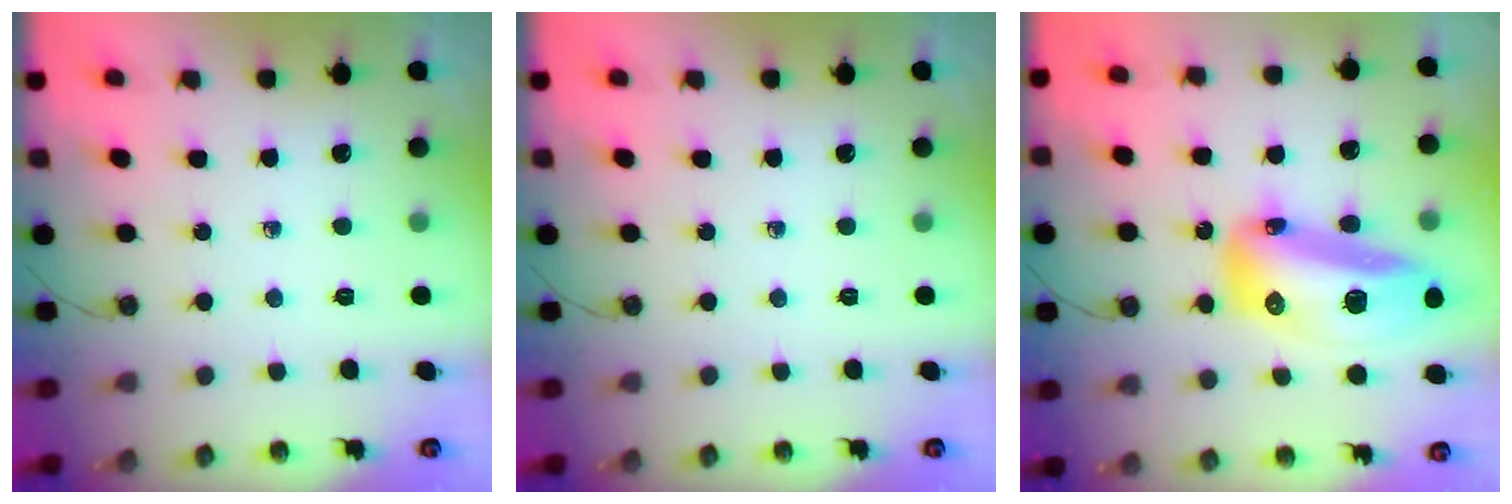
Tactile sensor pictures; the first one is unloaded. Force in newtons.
{"total": 0.0}
{"total": 22.0, "press": 21.8, "slide": 3.4}